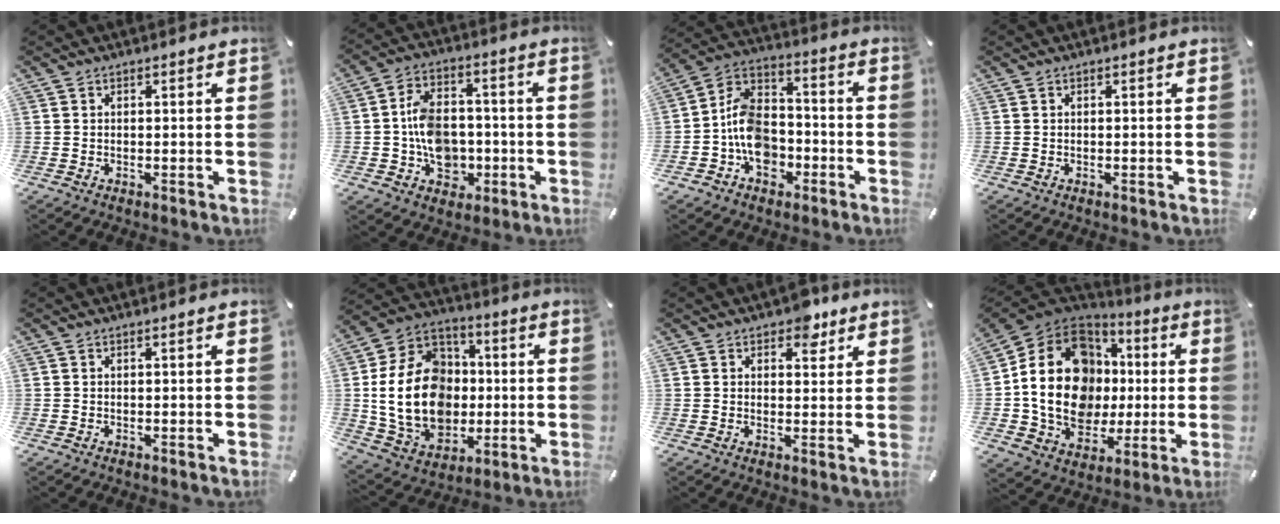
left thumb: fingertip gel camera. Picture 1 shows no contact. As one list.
[{"total": 11.5, "force": [-2.1, 9.4, 6.3], "torque": [-0.108, 0.023, -0.031]}, {"total": 11.8, "force": [-4.5, 9.1, 6.0], "torque": [-0.138, 0.027, -0.084]}, {"total": 0.0}, {"total": 0.0}, {"total": 22.6, "force": [-1.4, 17.6, 14.1], "torque": [-0.297, 0.017, -0.012]}, {"total": 5.5, "force": [3.5, 3.5, 2.5], "torque": [-0.012, -0.012, 0.053]}, {"total": 20.8, "force": [0.8, 16.8, 12.2], "torque": [-0.242, -0.007, 0.021]}]